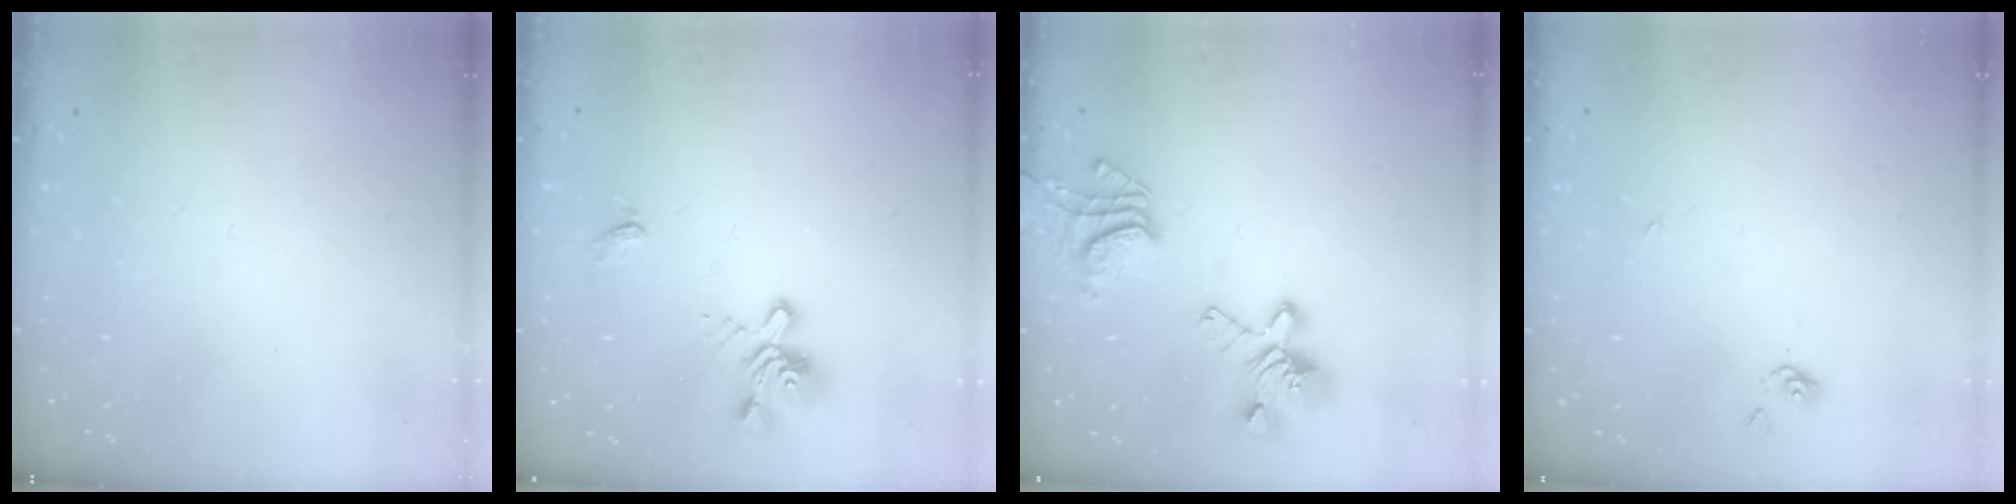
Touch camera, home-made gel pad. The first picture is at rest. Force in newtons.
{"total": 2.4, "press": 2.1, "slide": 1.3}
{"total": 11.1, "press": 10.8, "slide": 2.4}
{"total": 1.1, "press": 1.0, "slide": 0.4}